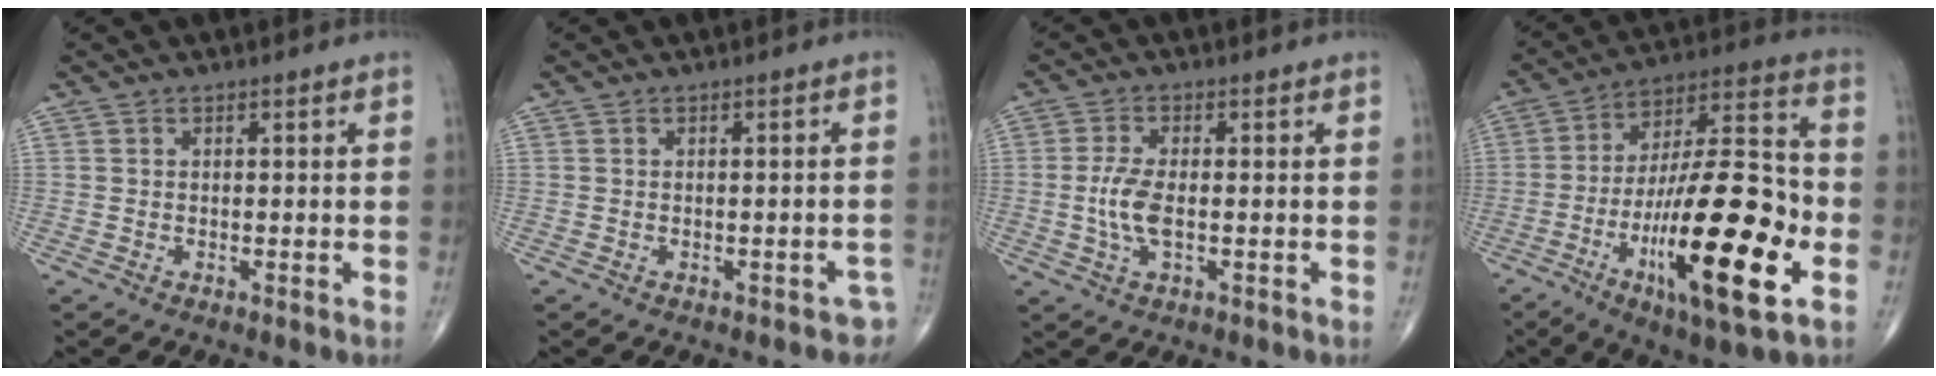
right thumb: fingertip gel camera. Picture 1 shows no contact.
{"total": 2.5, "force": [-1.8, 1.3, 1.2], "torque": [0.001, 0.016, -0.020]}
{"total": 5.5, "force": [-0.6, 2.2, 5.0], "torque": [-0.114, -0.002, -0.014]}
{"total": 26.8, "force": [-8.2, 7.2, 24.5], "torque": [-0.415, 0.024, -0.128]}